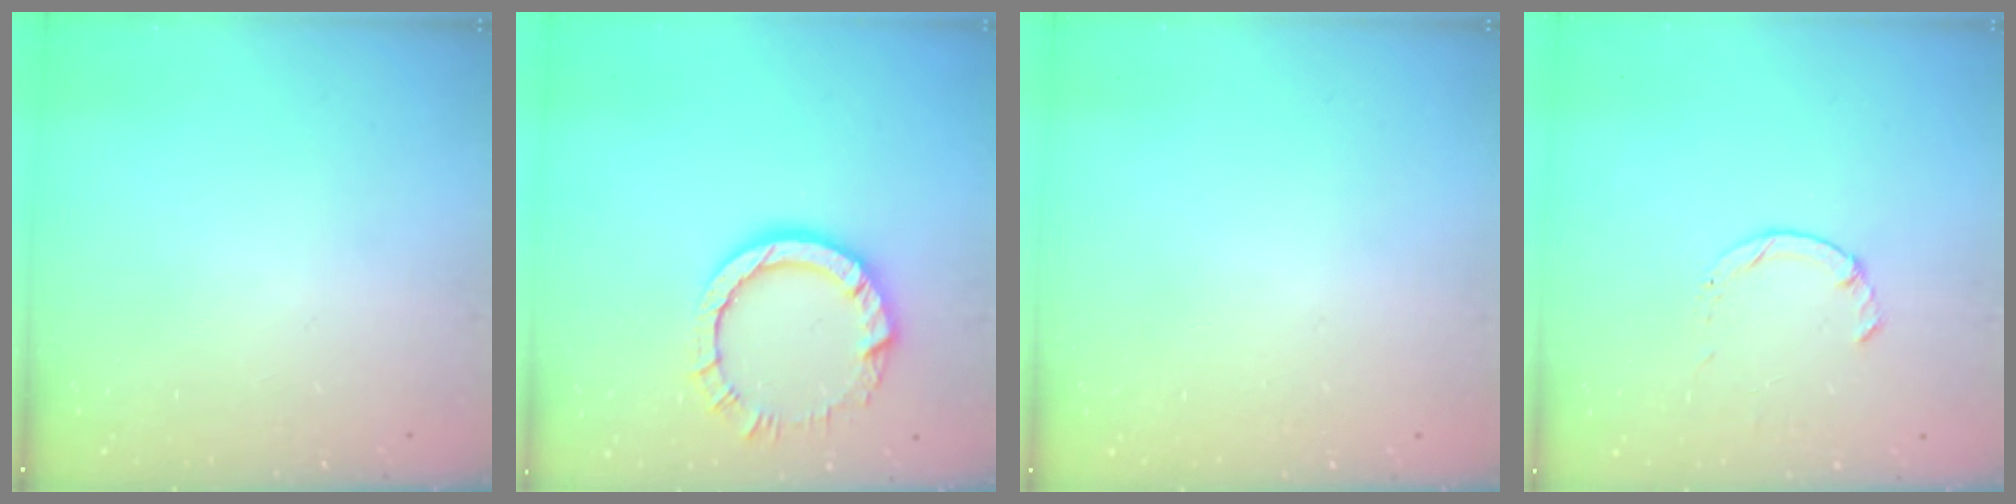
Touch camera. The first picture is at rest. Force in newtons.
{"total": 9.7, "press": 9.6, "slide": 0.7}
{"total": 2.5, "press": 2.5, "slide": 0.2}
{"total": 1.0, "press": 1.0, "slide": 0.3}